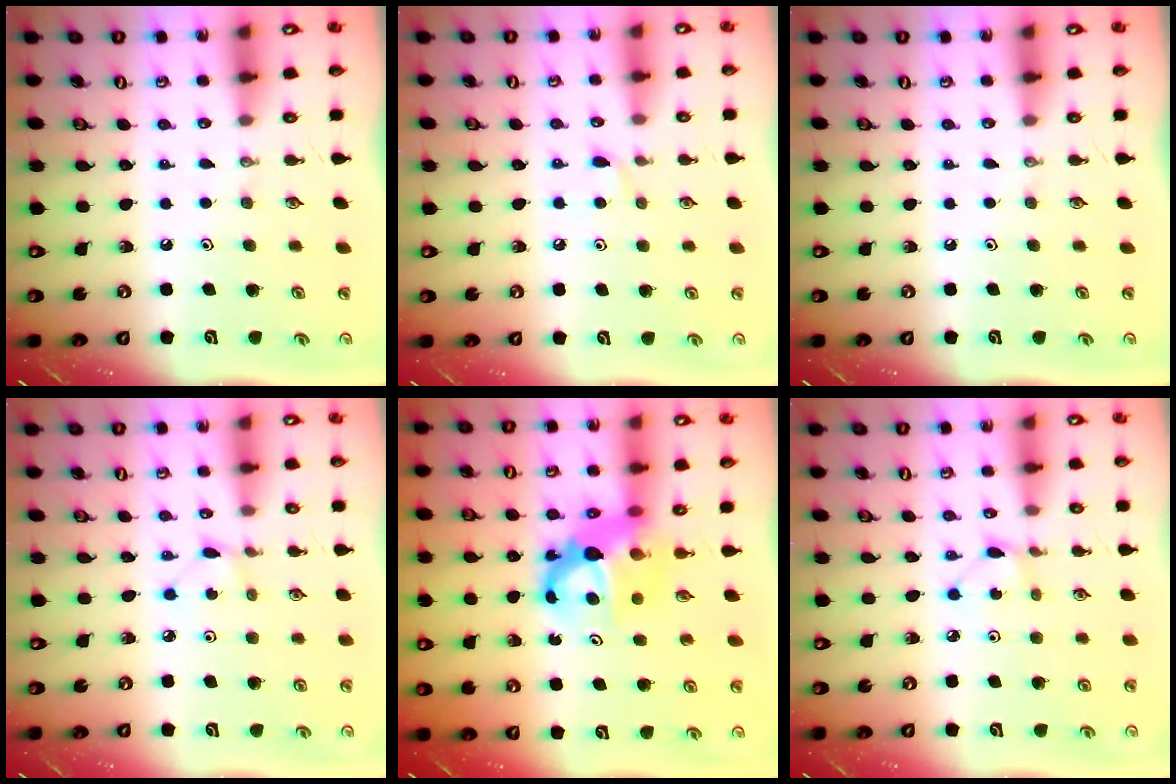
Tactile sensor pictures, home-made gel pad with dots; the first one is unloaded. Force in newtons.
{"total": 4.9, "press": 4.8, "slide": 0.7}
{"total": 0.0}
{"total": 1.3, "press": 1.3, "slide": 0.2}
{"total": 8.8, "press": 8.7, "slide": 0.6}
{"total": 2.2, "press": 2.1, "slide": 0.3}